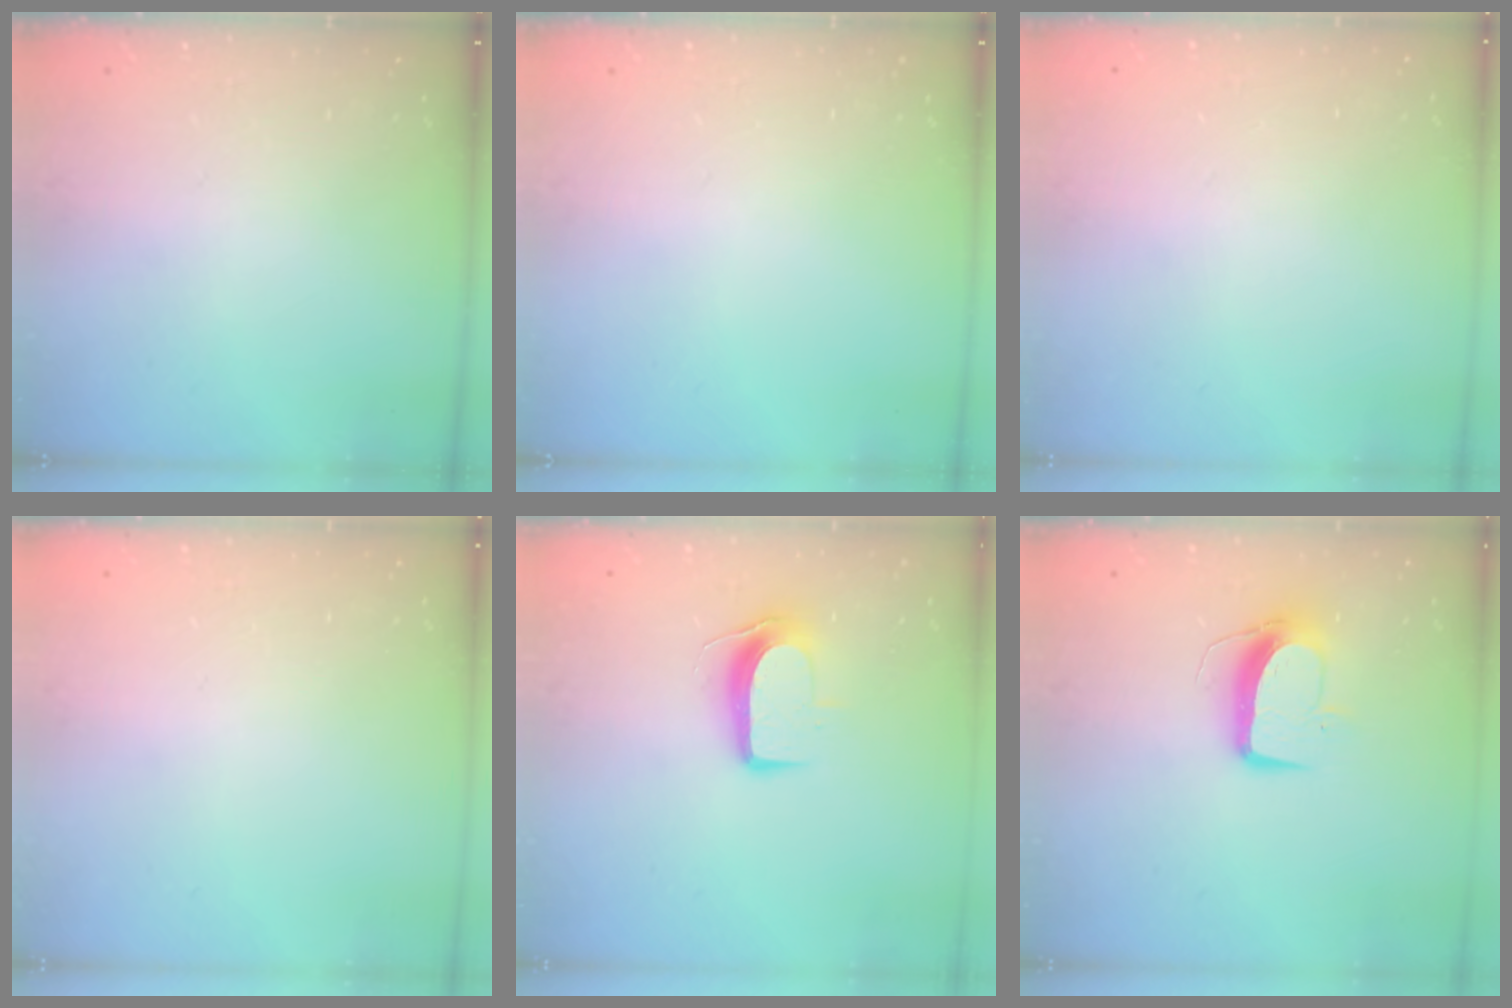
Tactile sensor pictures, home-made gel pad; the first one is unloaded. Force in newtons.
{"total": 0.0}
{"total": 0.0}
{"total": 0.0}
{"total": 9.1, "press": 9.0, "slide": 1.1}
{"total": 9.9, "press": 9.8, "slide": 1.0}